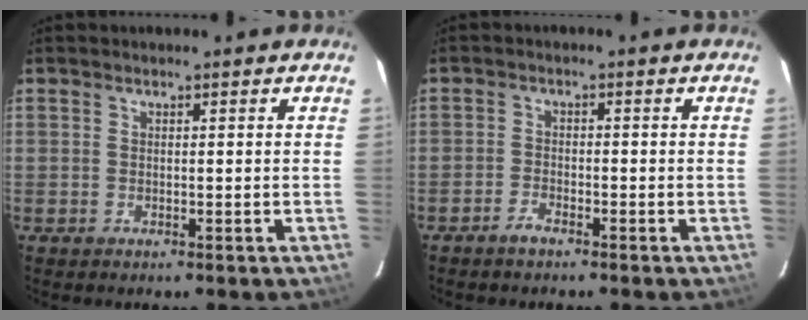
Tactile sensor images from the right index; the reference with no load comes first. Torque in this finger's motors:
{"motor_torque": [0.17, -0.11, -0.01, -0.01]}